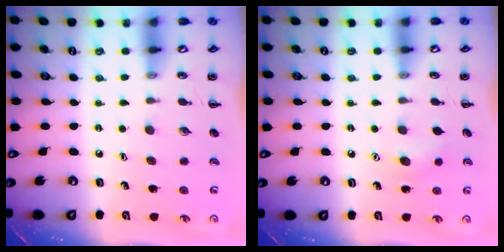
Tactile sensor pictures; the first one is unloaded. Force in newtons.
{"total": 6.5, "press": 6.3, "slide": 1.6}